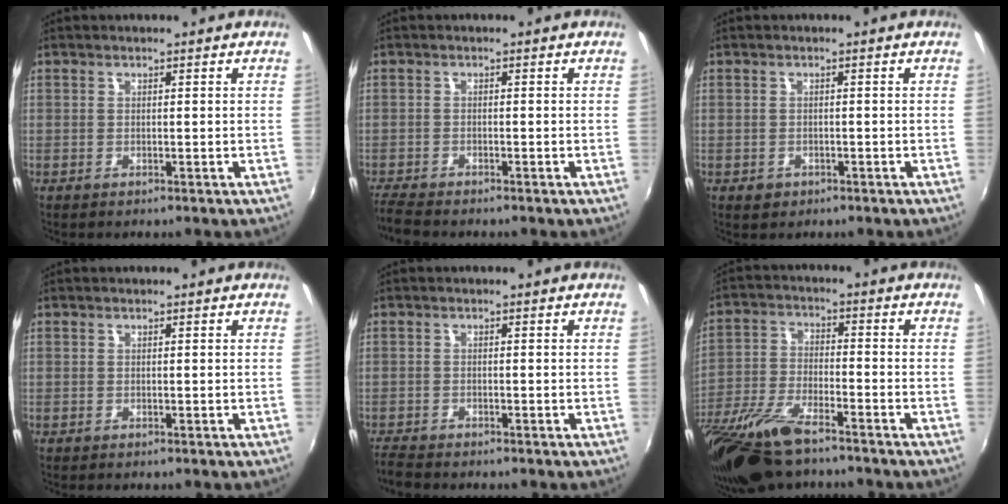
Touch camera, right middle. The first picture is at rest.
{"total": 3.9, "force": [-3.7, 0.4, 1.3], "torque": [-0.040, -0.020, -0.073]}
{"total": 1.9, "force": [-0.9, 1.6, 0.7], "torque": [-0.014, -0.003, -0.012]}
{"total": 0.0}
{"total": 3.0, "force": [-2.9, 0.4, 0.7], "torque": [-0.026, -0.017, -0.061]}
{"total": 17.3, "force": [-13.1, 4.9, 10.2], "torque": [-0.225, -0.046, -0.246]}